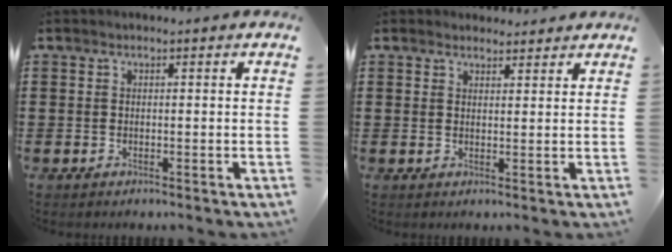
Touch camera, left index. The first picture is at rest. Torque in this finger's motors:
{"motor_torque": [2.14, 0.00, 0.14, 0.03]}